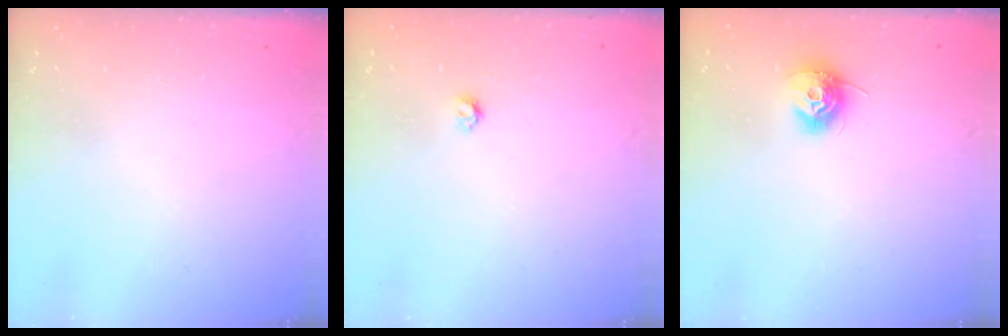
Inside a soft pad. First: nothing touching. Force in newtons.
{"total": 3.2, "press": 3.2, "slide": 0.3}
{"total": 9.5, "press": 9.5, "slide": 0.4}